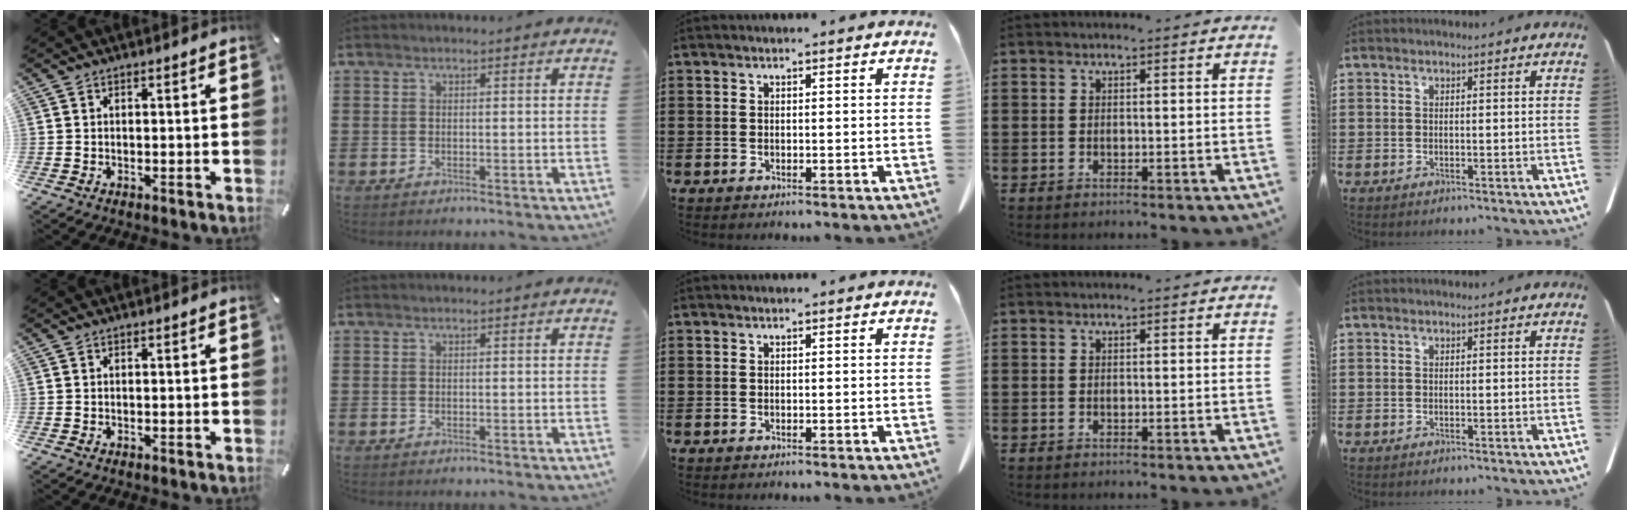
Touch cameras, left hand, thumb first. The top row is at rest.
{}